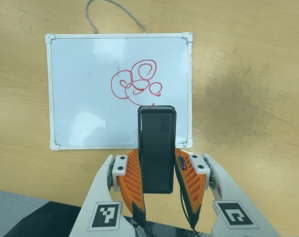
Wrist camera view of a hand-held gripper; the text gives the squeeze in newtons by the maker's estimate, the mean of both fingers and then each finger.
{"total": 4.4, "left": 3.0, "right": 5.7}